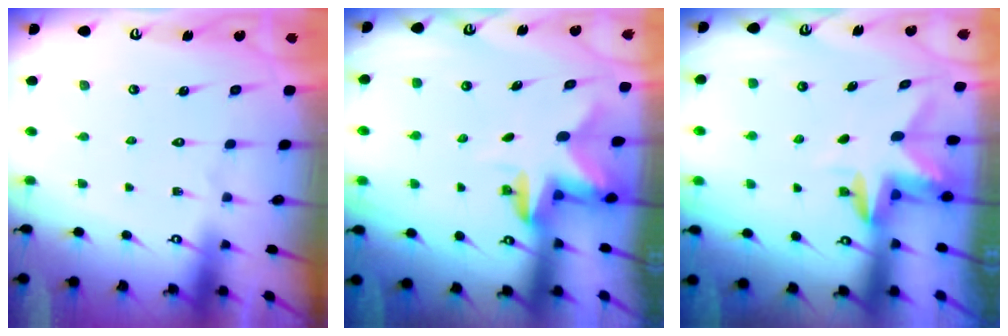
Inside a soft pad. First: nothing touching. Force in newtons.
{"total": 2.4, "press": 2.3, "slide": 0.4}
{"total": 2.9, "press": 2.9, "slide": 0.3}